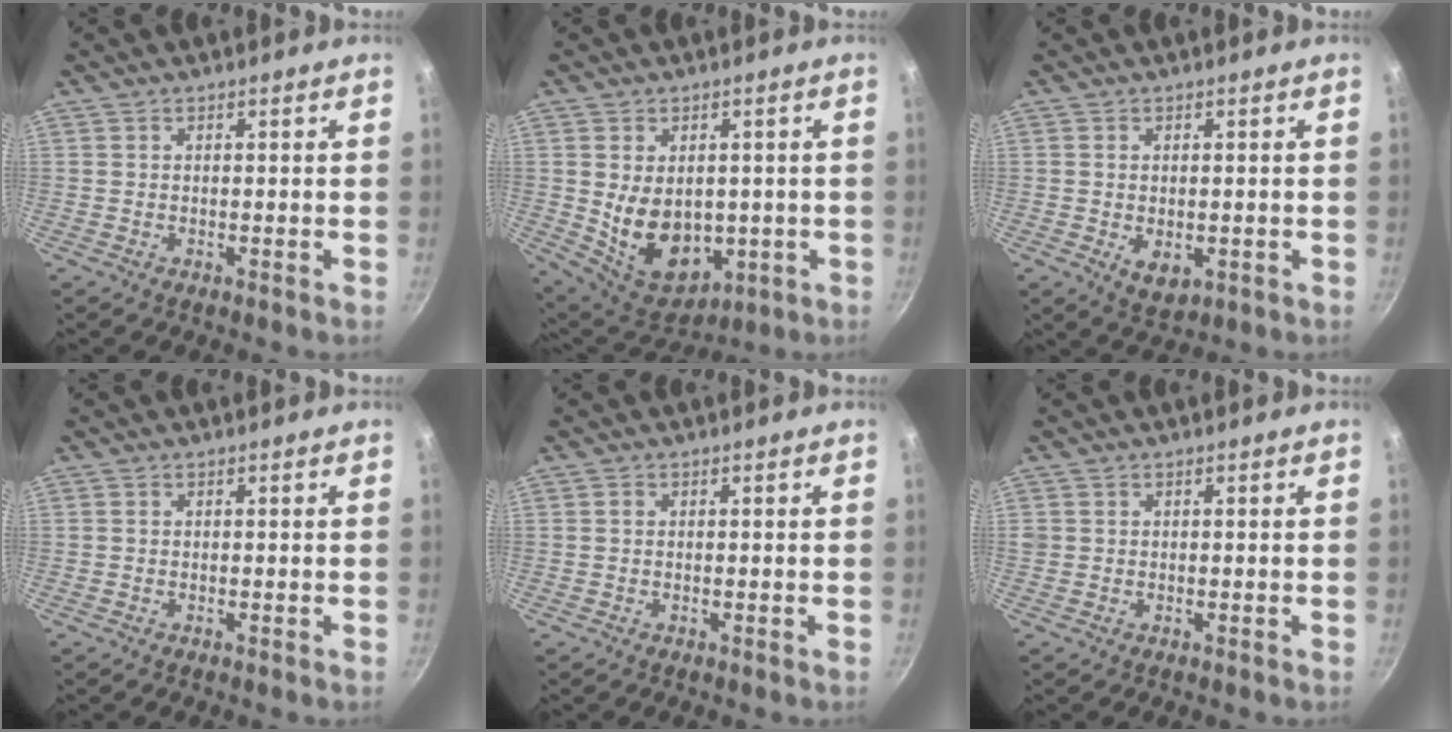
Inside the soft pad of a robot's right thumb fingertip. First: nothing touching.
{"total": 13.3, "force": [-0.3, 9.4, 9.3], "torque": [-0.121, -0.021, 0.027]}
{"total": 4.8, "force": [-0.8, 3.1, 3.6], "torque": [-0.055, -0.014, -0.007]}
{"total": 0.0}
{"total": 0.5, "force": [0.0, 0.5, 0.2], "torque": [-0.003, 0.004, -0.002]}
{"total": 0.9, "force": [0.1, 0.9, 0.2], "torque": [-0.003, 0.003, 0.000]}